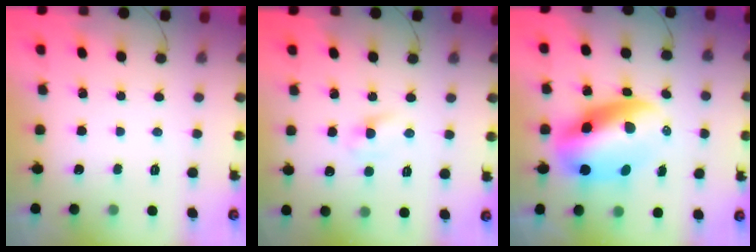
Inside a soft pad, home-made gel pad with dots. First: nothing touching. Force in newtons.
{"total": 3.0, "press": 2.7, "slide": 1.2}
{"total": 12.2, "press": 11.9, "slide": 2.8}